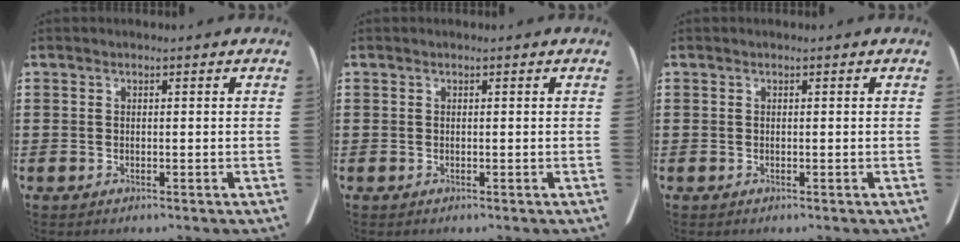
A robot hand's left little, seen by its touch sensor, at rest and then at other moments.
{"total": 0.0}
{"total": 0.0}